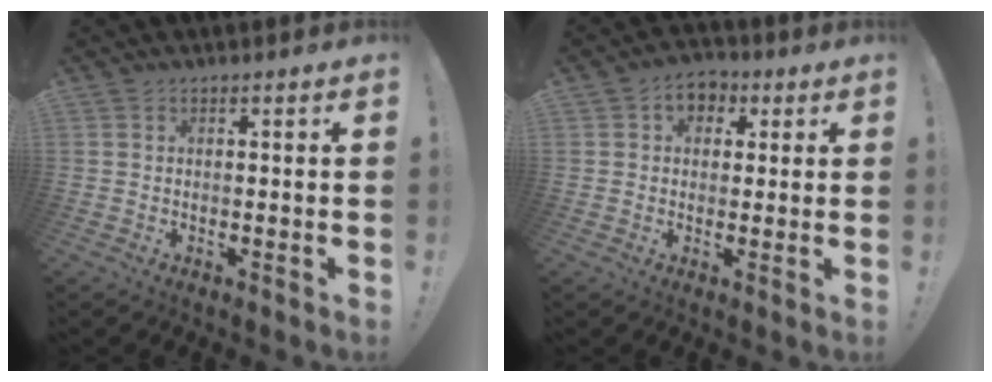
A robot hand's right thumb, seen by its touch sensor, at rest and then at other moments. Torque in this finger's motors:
{"motor_torque": [0.36, 1.07, -0.04, 0.21, -0.02]}